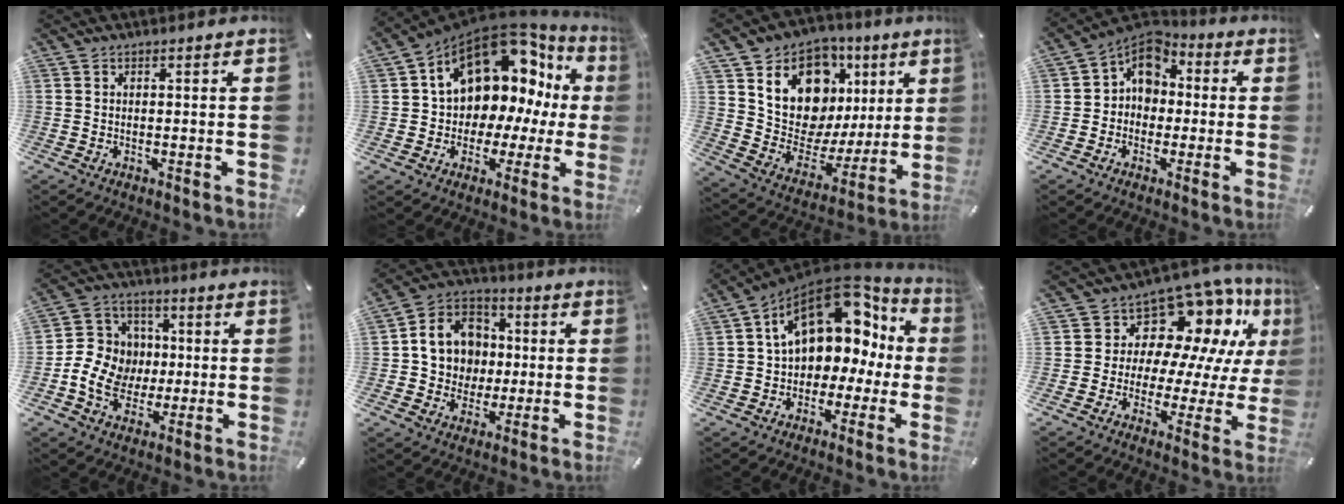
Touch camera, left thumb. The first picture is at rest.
{"total": 16.0, "force": [7.4, 10.9, 9.0], "torque": [-0.121, -0.069, 0.125]}
{"total": 15.3, "force": [7.2, 11.8, 6.4], "torque": [-0.103, -0.057, 0.137]}
{"total": 8.1, "force": [1.2, 7.2, 3.5], "torque": [-0.063, 0.001, 0.022]}
{"total": 11.2, "force": [-1.6, 10.2, 4.3], "torque": [-0.081, 0.021, -0.021]}
{"total": 12.4, "force": [-0.6, 11.5, 4.8], "torque": [-0.103, 0.022, -0.007]}
{"total": 17.1, "force": [6.0, 11.5, 11.2], "torque": [-0.172, -0.034, 0.106]}
{"total": 12.8, "force": [9.0, 7.8, 4.7], "torque": [-0.078, -0.107, 0.154]}